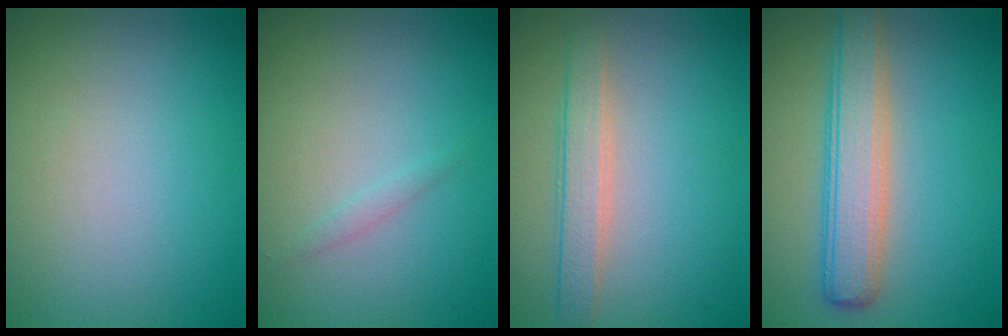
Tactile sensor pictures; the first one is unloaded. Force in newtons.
{"total": 0.7, "press": 0.7, "slide": 0.0}
{"total": 2.4, "press": 2.4, "slide": 0.1}
{"total": 4.7, "press": 4.7, "slide": 0.3}